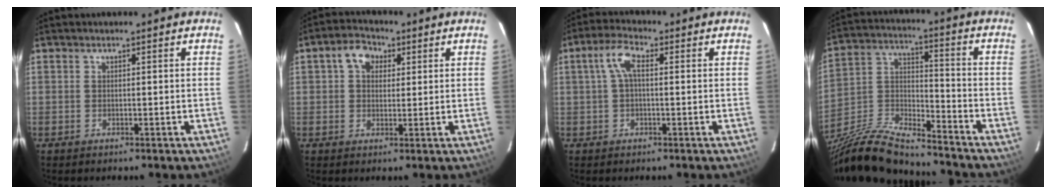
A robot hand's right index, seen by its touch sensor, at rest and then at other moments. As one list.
[{"total": 5.2, "force": [1.7, 4.0, 2.8], "torque": [-0.046, 0.022, 0.027]}, {"total": 4.6, "force": [0.5, 1.9, 4.2], "torque": [-0.086, 0.015, 0.011]}, {"total": 17.2, "force": [-14.0, 4.1, 9.0], "torque": [-0.199, -0.016, -0.260]}]